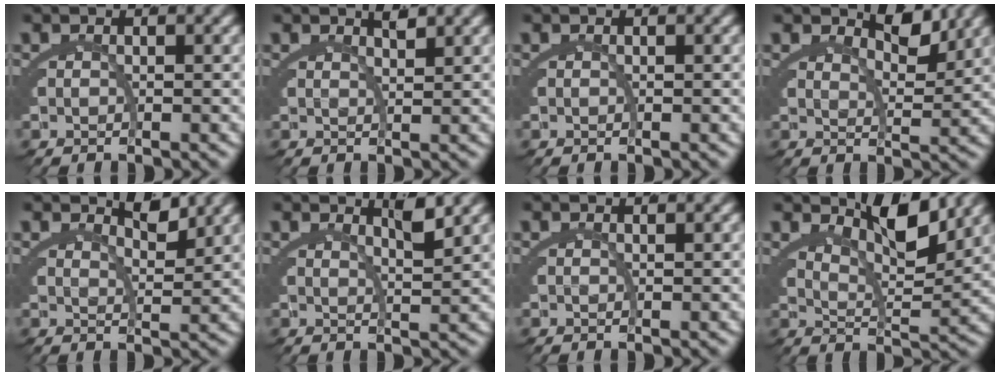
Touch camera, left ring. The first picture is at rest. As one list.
[{"total": 1.1, "force": [0.7, -0.7, 0.4], "torque": [-0.005, -0.008, 0.022]}, {"total": 0.0}, {"total": 2.8, "force": [2.4, 0.5, 1.5], "torque": [-0.022, -0.011, 0.049]}, {"total": 2.0, "force": [1.7, -0.3, 1.0], "torque": [-0.013, -0.009, 0.039]}, {"total": 1.9, "force": [1.1, -1.2, 0.9], "torque": [-0.012, -0.007, 0.029]}, {"total": 0.0}, {"total": 4.7, "force": [4.1, -0.8, 2.2], "torque": [-0.037, -0.005, 0.079]}]